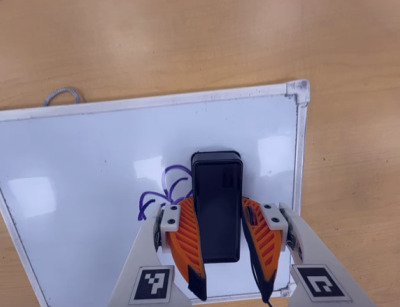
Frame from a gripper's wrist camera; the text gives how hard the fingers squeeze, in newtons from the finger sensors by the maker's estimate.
{"total": 10.8, "left": 10.6, "right": 11.1}